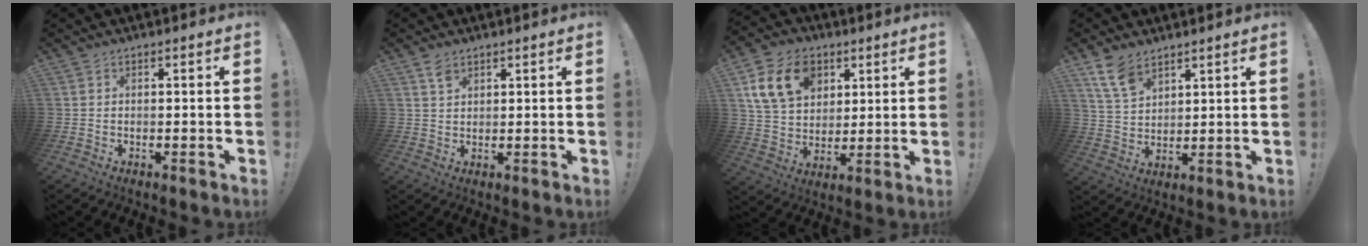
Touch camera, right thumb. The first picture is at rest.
{"total": 3.2, "force": [2.3, 1.8, 1.4], "torque": [-0.008, -0.017, 0.039]}
{"total": 16.7, "force": [6.8, 12.2, 9.0], "torque": [-0.156, -0.018, 0.132]}
{"total": 9.2, "force": [6.4, 5.1, 4.2], "torque": [-0.079, -0.031, 0.126]}